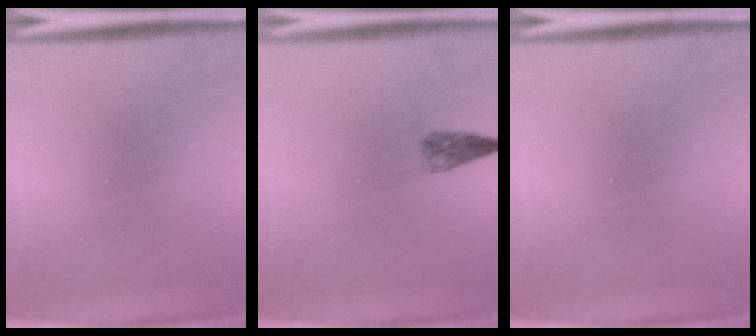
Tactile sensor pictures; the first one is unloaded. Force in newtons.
{"total": 1.4}
{"total": 0.0}